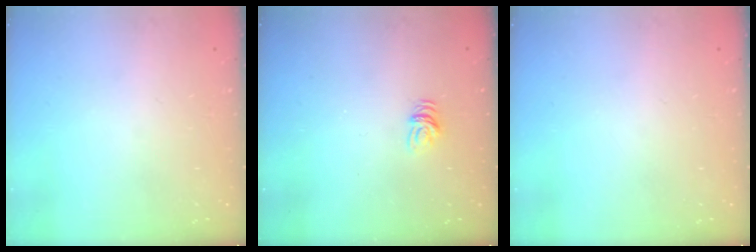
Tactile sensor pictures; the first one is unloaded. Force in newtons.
{"total": 4.1, "press": 4.0, "slide": 0.3}
{"total": 0.0}